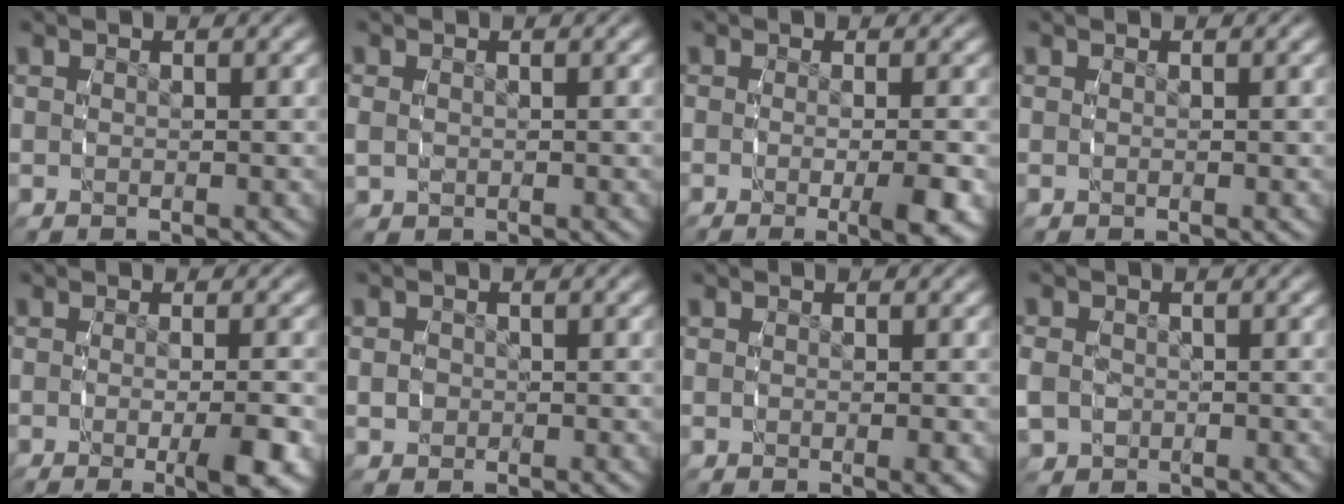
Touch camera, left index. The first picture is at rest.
{"total": 1.6, "force": [-0.6, 1.4, 0.3], "torque": [-0.020, -0.011, -0.002]}
{"total": 2.5, "force": [-1.2, -0.2, 2.1], "torque": [-0.033, -0.001, -0.025]}
{"total": 0.0}
{"total": 3.0, "force": [-1.6, -0.1, 2.6], "torque": [-0.037, 0.000, -0.031]}
{"total": 0.8, "force": [-0.3, 0.8, -0.1], "torque": [0.000, -0.003, -0.006]}
{"total": 0.7, "force": [-0.1, 0.1, 0.6], "torque": [-0.005, 0.000, -0.002]}
{"total": 3.3, "force": [-1.1, 2.9, 0.9], "torque": [-0.035, -0.020, -0.013]}